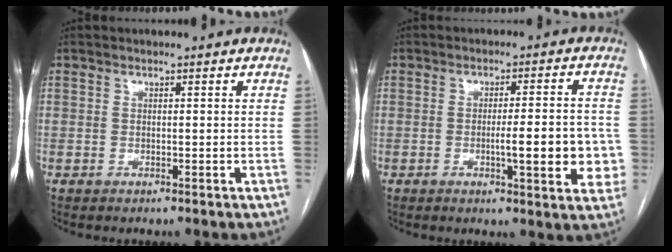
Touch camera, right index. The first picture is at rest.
{"total": 9.6, "force": [-1.9, 1.8, 9.2], "torque": [-0.117, 0.005, -0.020]}